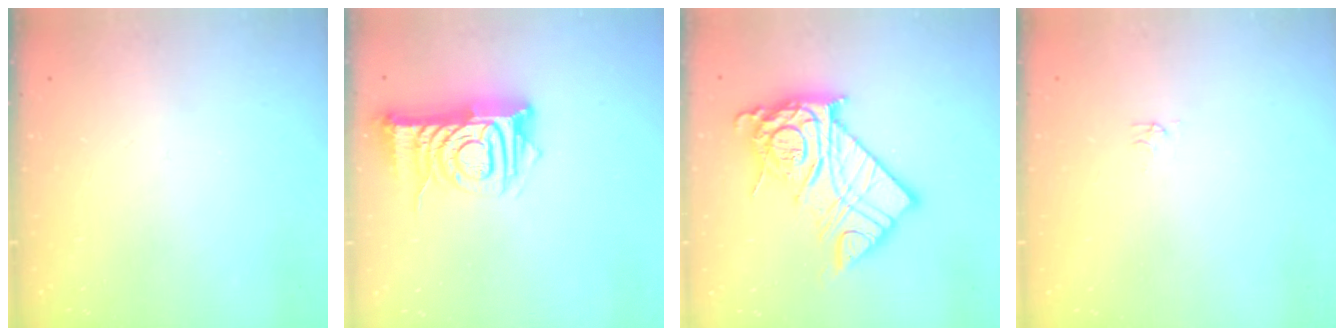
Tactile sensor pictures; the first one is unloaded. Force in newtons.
{"total": 11.6, "press": 11.6, "slide": 1.1}
{"total": 20.5, "press": 20.4, "slide": 2.0}
{"total": 2.9, "press": 2.9, "slide": 0.5}